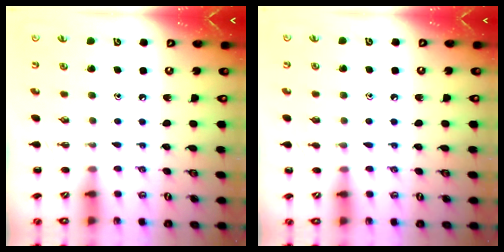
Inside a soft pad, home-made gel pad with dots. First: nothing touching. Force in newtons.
{"total": 3.7, "press": 3.6, "slide": 1.1}